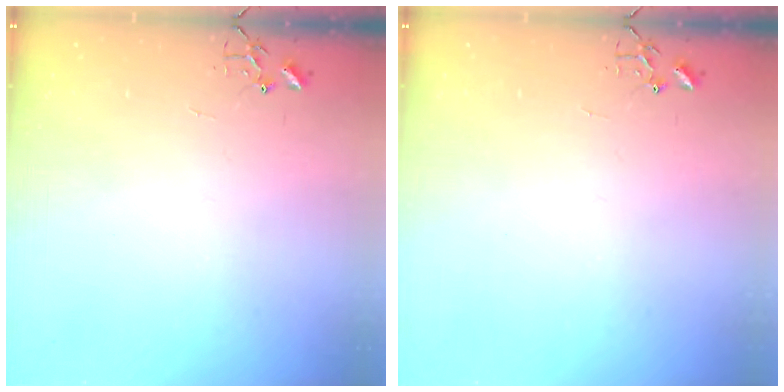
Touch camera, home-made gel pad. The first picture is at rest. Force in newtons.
{"total": 0.0}